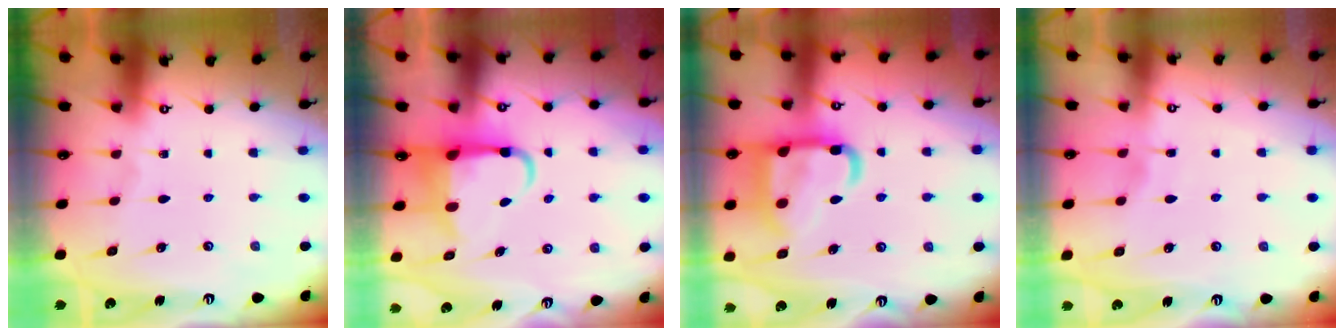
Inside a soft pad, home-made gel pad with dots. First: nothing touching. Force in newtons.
{"total": 7.4, "press": 7.0, "slide": 2.5}
{"total": 19.1, "press": 18.9, "slide": 2.0}
{"total": 2.7, "press": 2.7, "slide": 0.3}